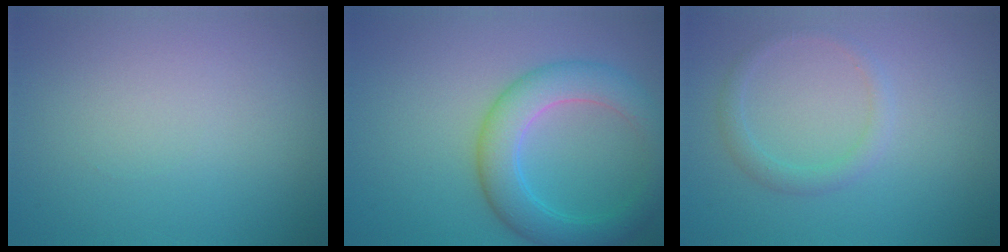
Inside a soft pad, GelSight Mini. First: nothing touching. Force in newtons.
{"total": 5.3, "press": 5.3, "slide": 0.1}
{"total": 1.5, "press": 1.5, "slide": 0.1}